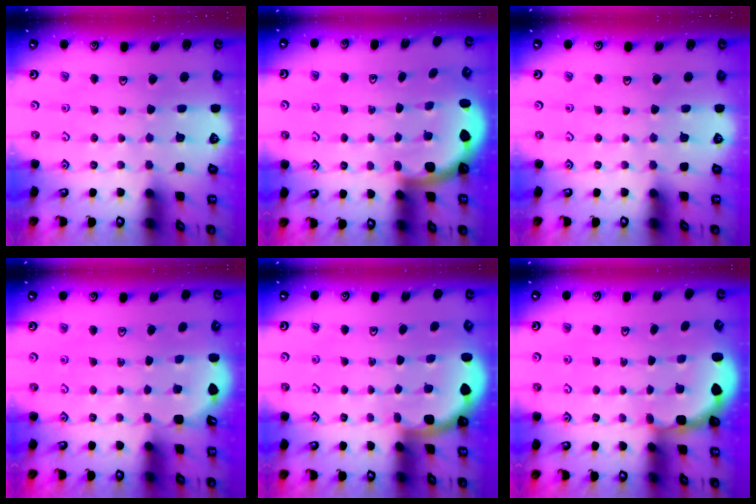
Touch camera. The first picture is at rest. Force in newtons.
{"total": 2.8, "press": 2.5, "slide": 1.3}
{"total": 0.0}
{"total": 2.3, "press": 1.8, "slide": 1.4}
{"total": 2.2, "press": 2.2, "slide": 0.1}
{"total": 3.0, "press": 2.6, "slide": 1.5}